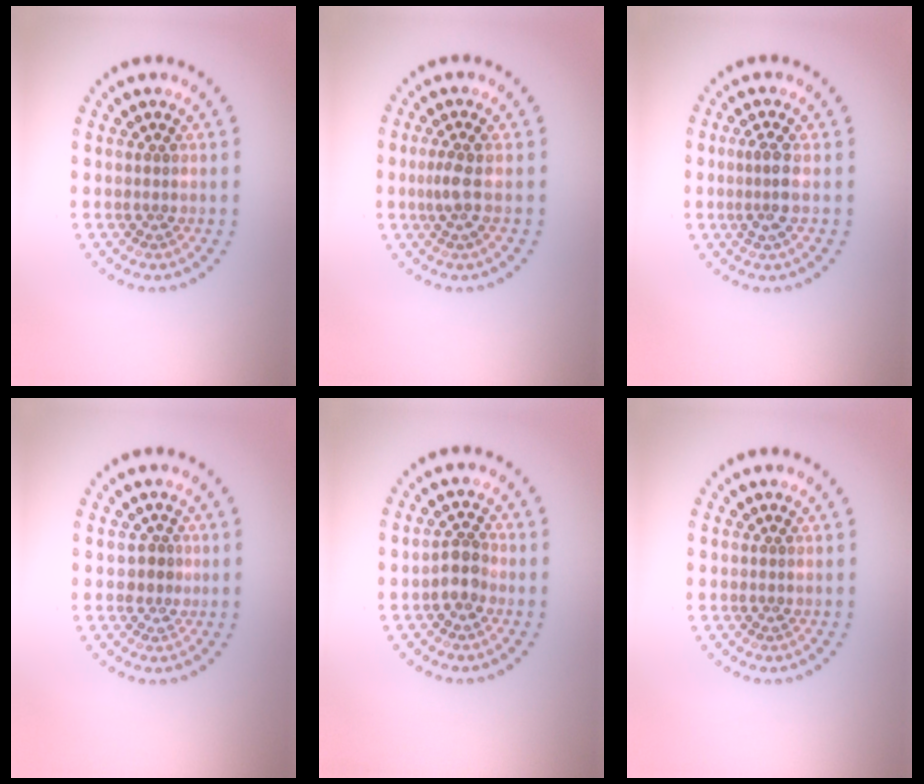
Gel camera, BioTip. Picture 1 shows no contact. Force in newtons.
{"total": 1.9, "press": 1.4, "slide": 1.2}
{"total": 2.1, "press": 1.7, "slide": 1.2}
{"total": 1.1, "press": 0.9, "slide": 0.7}
{"total": 1.9, "press": 1.6, "slide": 1.0}
{"total": 0.0}